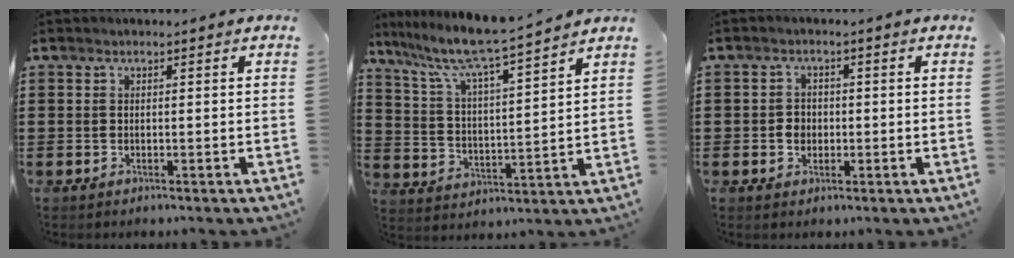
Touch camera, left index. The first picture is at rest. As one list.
[{"total": 8.4, "force": [7.4, 0.0, 4.0], "torque": [-0.110, -0.049, 0.121]}, {"total": 2.4, "force": [-0.3, 2.0, 1.2], "torque": [-0.029, 0.004, -0.008]}]